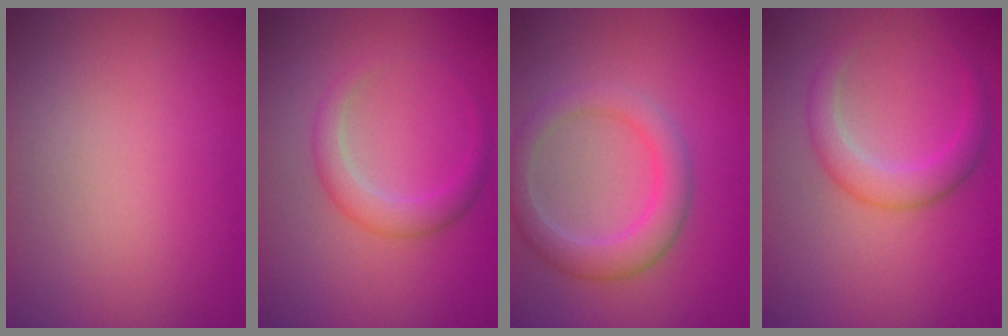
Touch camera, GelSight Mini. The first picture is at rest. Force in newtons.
{"total": 2.4, "press": 2.4, "slide": 0.1}
{"total": 3.6, "press": 3.6, "slide": 0.1}
{"total": 2.8, "press": 2.8, "slide": 0.2}